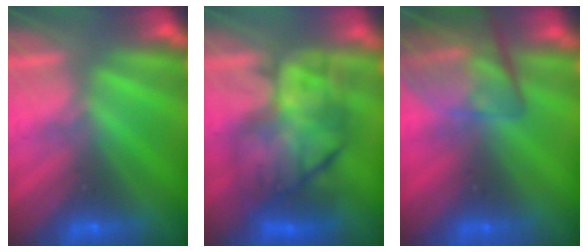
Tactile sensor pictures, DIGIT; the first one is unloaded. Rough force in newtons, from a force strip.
{"total": 9.8}
{"total": 8.3}